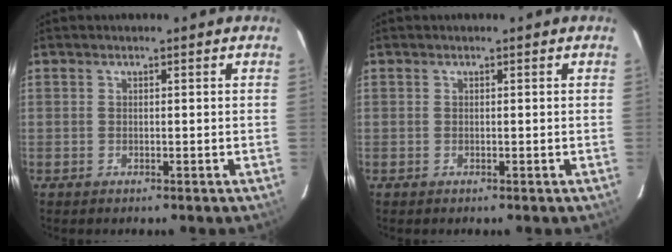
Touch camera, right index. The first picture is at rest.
{"total": 0.0}